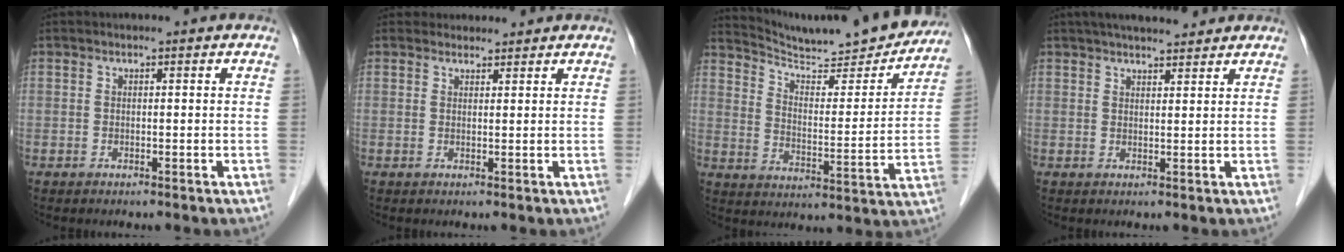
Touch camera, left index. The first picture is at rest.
{"total": 2.1, "force": [1.9, 0.8, -0.3], "torque": [0.003, 0.010, 0.025]}
{"total": 20.7, "force": [19.3, 1.8, 7.2], "torque": [-0.113, -0.044, 0.268]}
{"total": 7.9, "force": [6.9, 1.6, 3.7], "torque": [-0.052, 0.022, 0.098]}